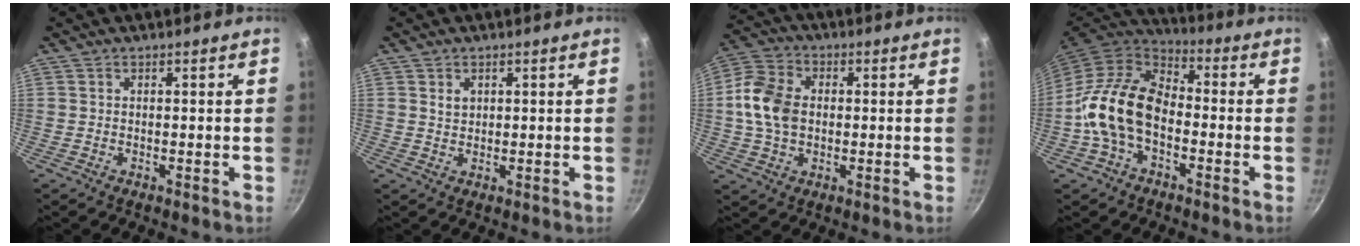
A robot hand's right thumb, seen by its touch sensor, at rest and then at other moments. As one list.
[{"total": 1.9, "force": [0.7, 1.6, 0.9], "torque": [-0.008, 0.000, 0.012]}, {"total": 11.0, "force": [0.2, 8.0, 7.5], "torque": [-0.134, 0.016, -0.008]}, {"total": 14.4, "force": [-2.8, 9.9, 10.2], "torque": [-0.157, 0.038, -0.068]}]